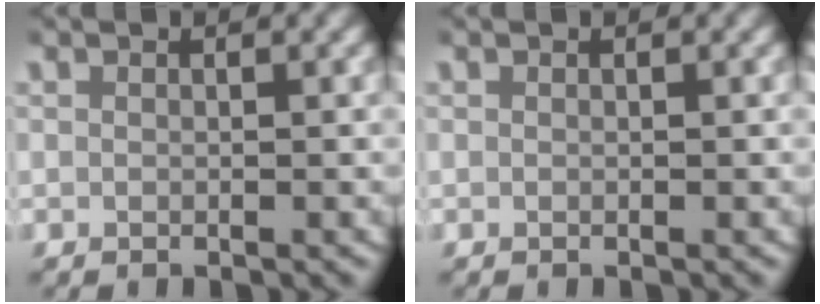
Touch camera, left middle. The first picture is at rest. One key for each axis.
{"total": 0.0}